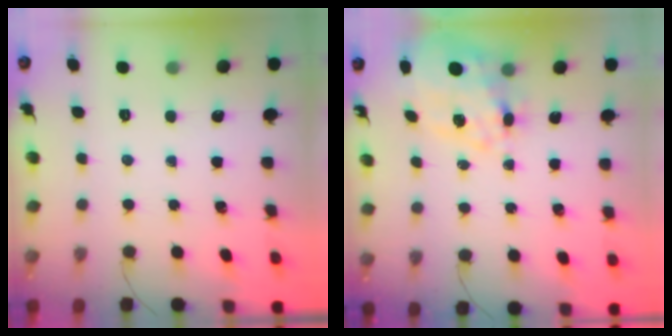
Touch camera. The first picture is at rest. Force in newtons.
{"total": 16.5, "press": 16.2, "slide": 3.3}